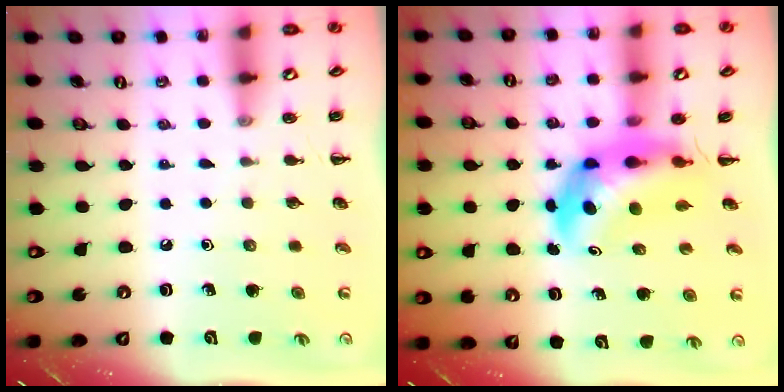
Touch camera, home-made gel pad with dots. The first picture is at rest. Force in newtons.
{"total": 6.2, "press": 6.0, "slide": 1.9}